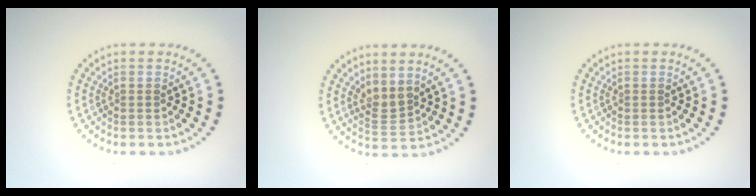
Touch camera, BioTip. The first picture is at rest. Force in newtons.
{"total": 1.9, "press": 1.5, "slide": 1.2}
{"total": 0.0}